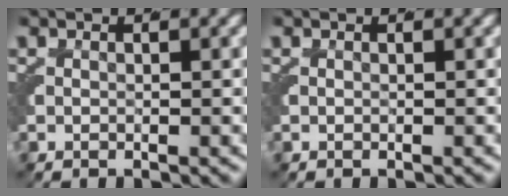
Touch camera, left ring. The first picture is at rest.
{"total": 0.0}